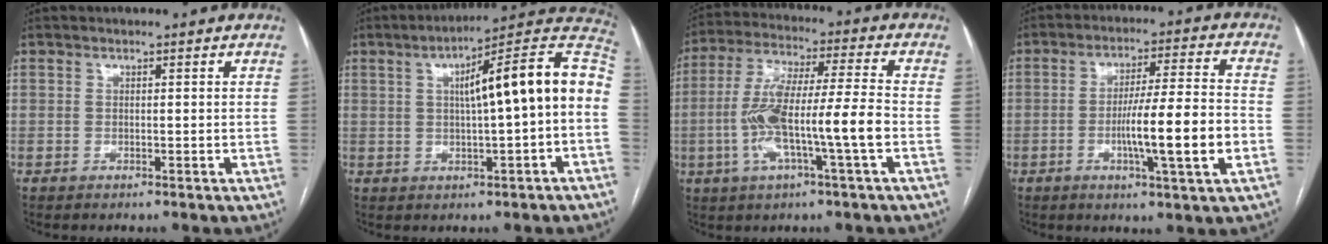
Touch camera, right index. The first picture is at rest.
{"total": 16.1, "force": [1.3, 1.4, 15.9], "torque": [-0.223, 0.042, 0.017]}
{"total": 13.3, "force": [-3.3, 0.5, 12.9], "torque": [-0.257, 0.012, -0.063]}
{"total": 12.2, "force": [-3.2, -0.1, 11.8], "torque": [-0.194, -0.002, -0.055]}